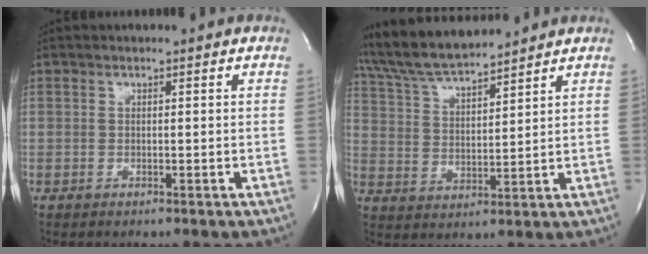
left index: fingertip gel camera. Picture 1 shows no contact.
{"total": 10.7, "force": [10.0, 0.4, 3.7], "torque": [-0.078, 0.019, 0.193]}